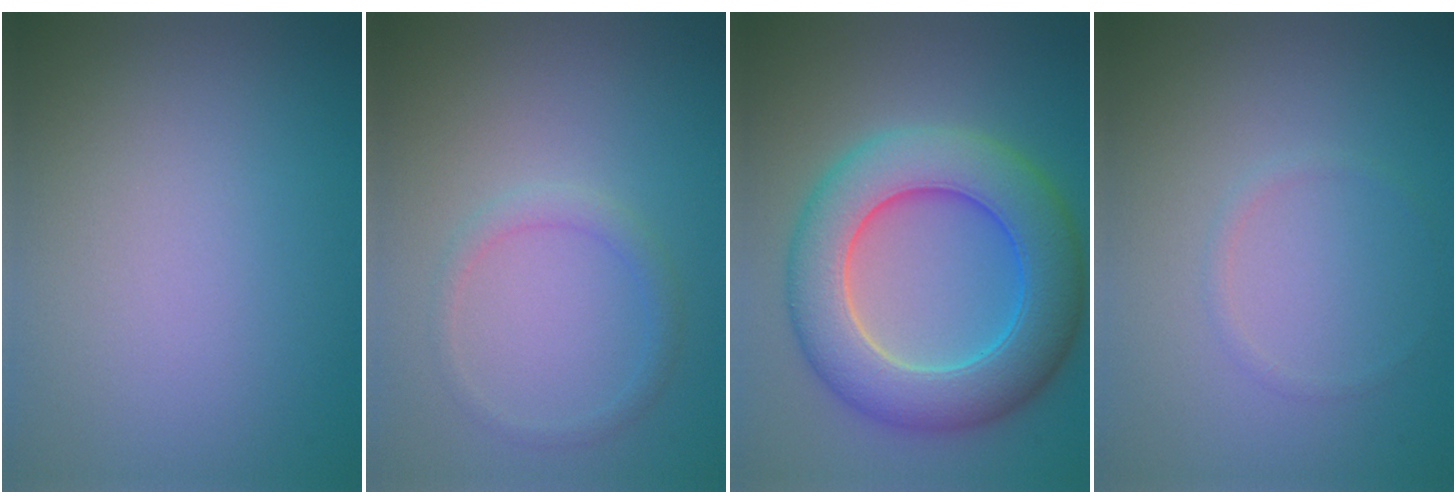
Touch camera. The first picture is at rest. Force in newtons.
{"total": 1.4, "press": 1.4, "slide": 0.1}
{"total": 9.3, "press": 9.3, "slide": 0.5}
{"total": 0.7, "press": 0.7, "slide": 0.1}